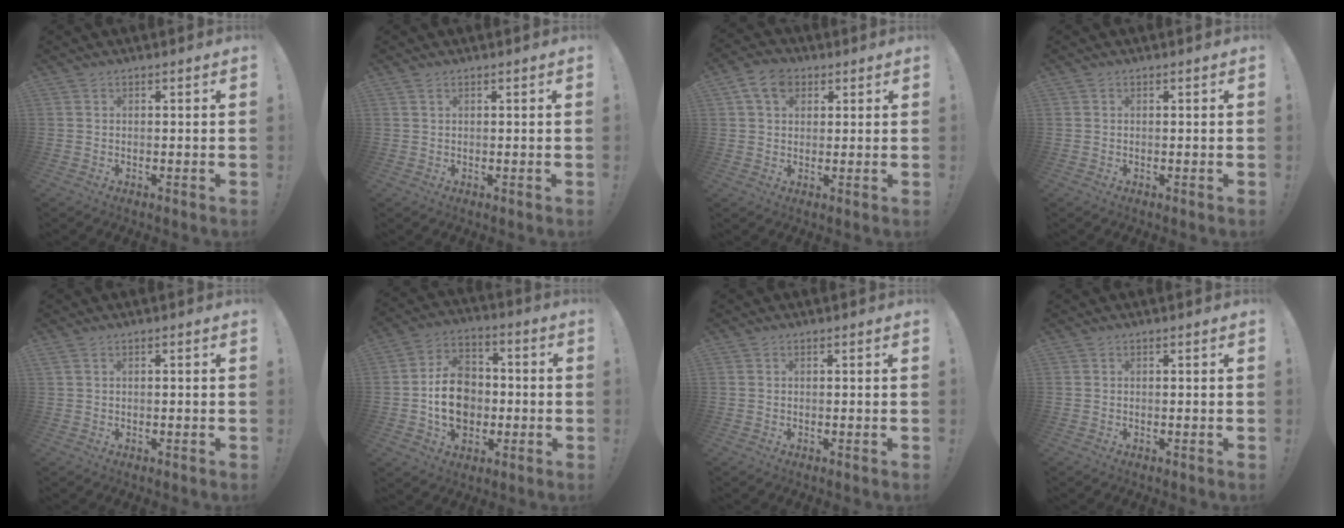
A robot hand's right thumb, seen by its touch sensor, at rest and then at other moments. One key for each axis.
{"total": 1.0, "fx": 0.6, "fy": 0.4, "fz": 0.7, "tx": -0.014, "ty": 0.000, "tz": 0.012}
{"total": 7.7, "fx": 3.3, "fy": 5.5, "fz": 4.4, "tx": -0.071, "ty": 0.002, "tz": 0.064}
{"total": 0.0}
{"total": 0.7, "fx": 0.5, "fy": 0.3, "fz": 0.4, "tx": -0.007, "ty": 0.001, "tz": 0.009}
{"total": 15.3, "fx": -1.7, "fy": 12.1, "fz": 9.2, "tx": -0.150, "ty": 0.022, "tz": -0.027}
{"total": 0.0}
{"total": 0.0}